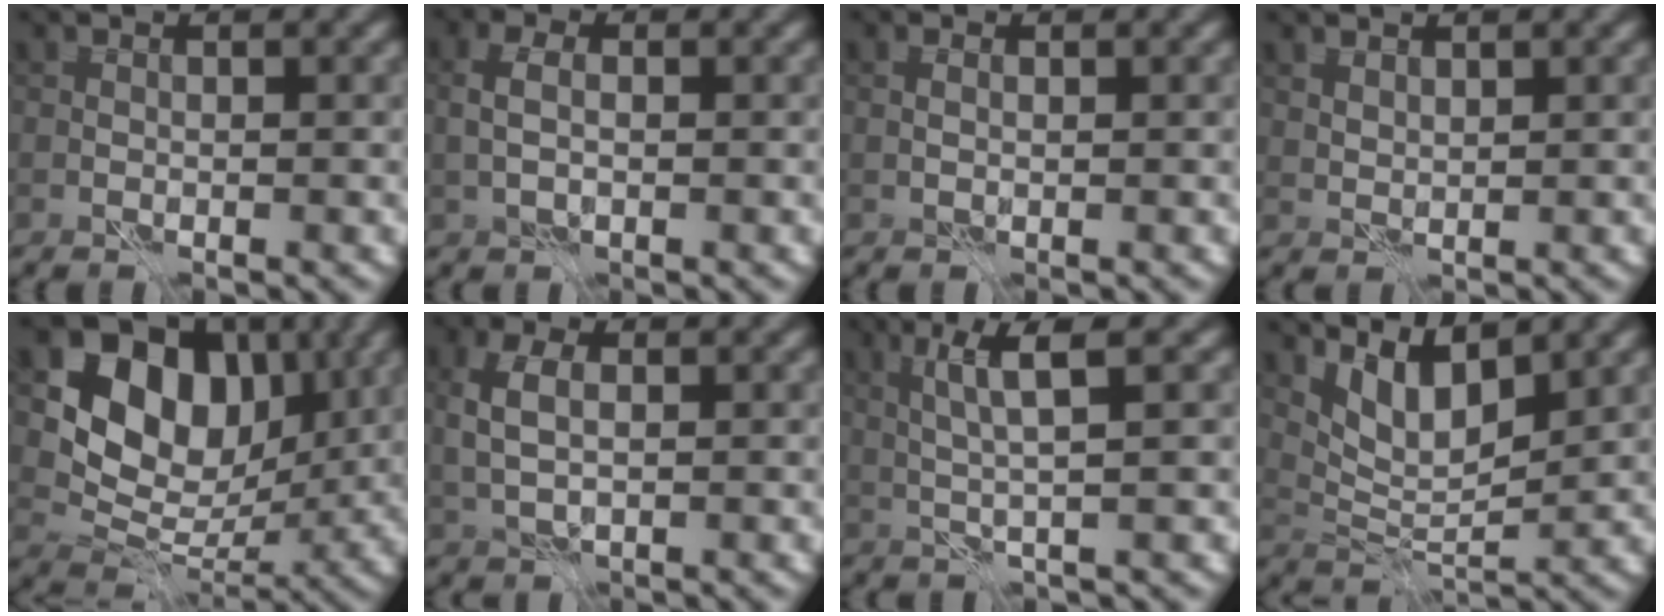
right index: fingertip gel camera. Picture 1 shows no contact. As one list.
[{"total": 2.1, "force": [0.1, 1.2, 1.7], "torque": [-0.042, 0.003, -0.001]}, {"total": 0.7, "force": [0.3, 0.4, 0.5], "torque": [-0.013, -0.005, 0.006]}, {"total": 1.1, "force": [1.0, 0.4, 0.3], "torque": [-0.013, -0.001, 0.022]}, {"total": 11.2, "force": [3.9, 8.3, 6.4], "torque": [-0.103, -0.006, 0.057]}, {"total": 3.5, "force": [0.5, 2.1, 2.7], "torque": [-0.068, 0.005, 0.010]}, {"total": 3.8, "force": [1.2, 0.1, 3.6], "torque": [-0.077, 0.002, 0.025]}, {"total": 4.7, "force": [2.8, 2.0, 3.3], "torque": [-0.071, -0.012, 0.055]}]